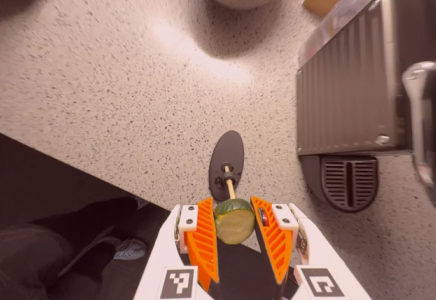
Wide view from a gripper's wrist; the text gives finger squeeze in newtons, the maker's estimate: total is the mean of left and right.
{"total": 10.6, "left": 10.8, "right": 10.4}